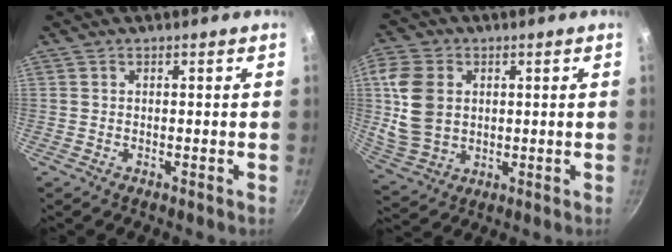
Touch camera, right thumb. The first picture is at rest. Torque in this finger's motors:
{"motor_torque": [-0.74, 1.32, 0.58, -0.60, 0.25]}